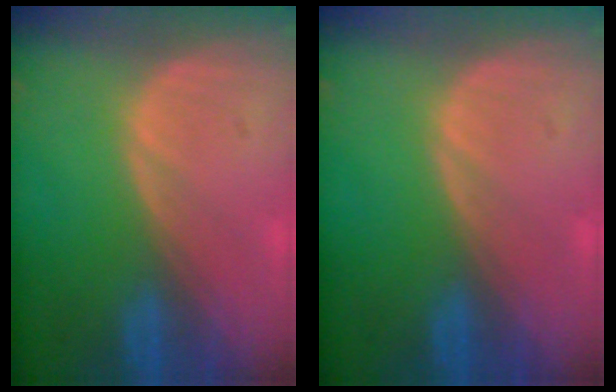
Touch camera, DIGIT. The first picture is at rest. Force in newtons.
{"total": 0.0}